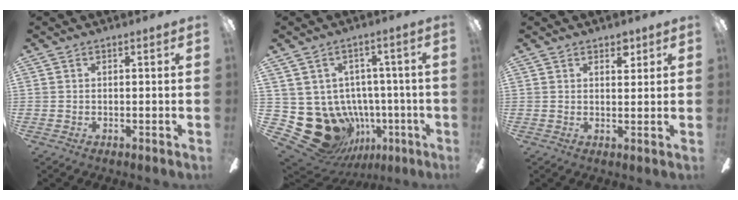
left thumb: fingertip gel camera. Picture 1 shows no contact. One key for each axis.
{"total": 17.7, "fx": -6.6, "fy": 14.0, "fz": 8.6, "tx": -0.182, "ty": 0.027, "tz": -0.075}
{"total": 3.3, "fx": 2.4, "fy": 1.6, "fz": 1.5, "tx": -0.002, "ty": -0.013, "tz": 0.037}